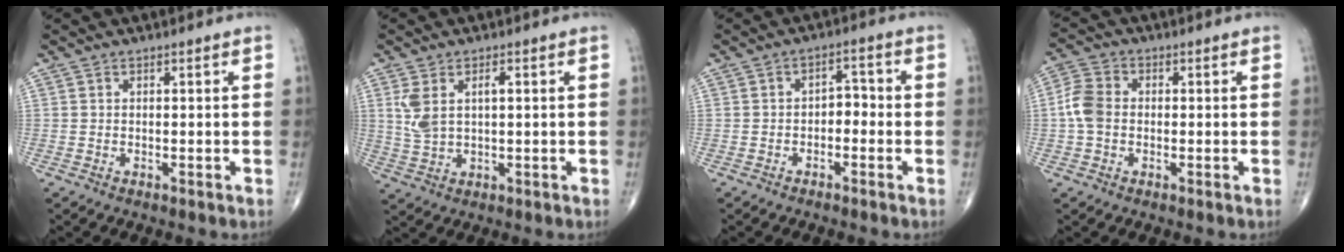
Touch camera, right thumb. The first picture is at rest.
{"total": 6.2, "force": [1.6, 3.1, 5.2], "torque": [-0.111, 0.006, 0.039]}
{"total": 3.5, "force": [-1.0, 2.2, 2.5], "torque": [-0.019, 0.022, -0.026]}
{"total": 5.6, "force": [-0.4, 4.2, 3.7], "torque": [-0.080, 0.016, -0.017]}